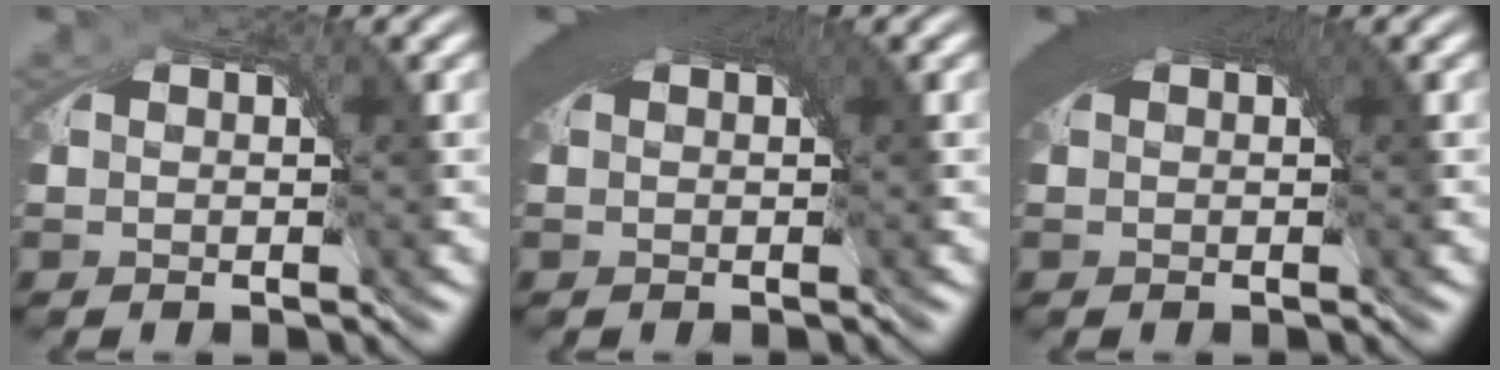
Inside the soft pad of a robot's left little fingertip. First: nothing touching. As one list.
[{"total": 5.1, "force": [1.6, 1.8, 4.4], "torque": [-0.054, 0.013, 0.019]}, {"total": 5.5, "force": [1.7, 2.0, 4.9], "torque": [-0.059, 0.014, 0.018]}]